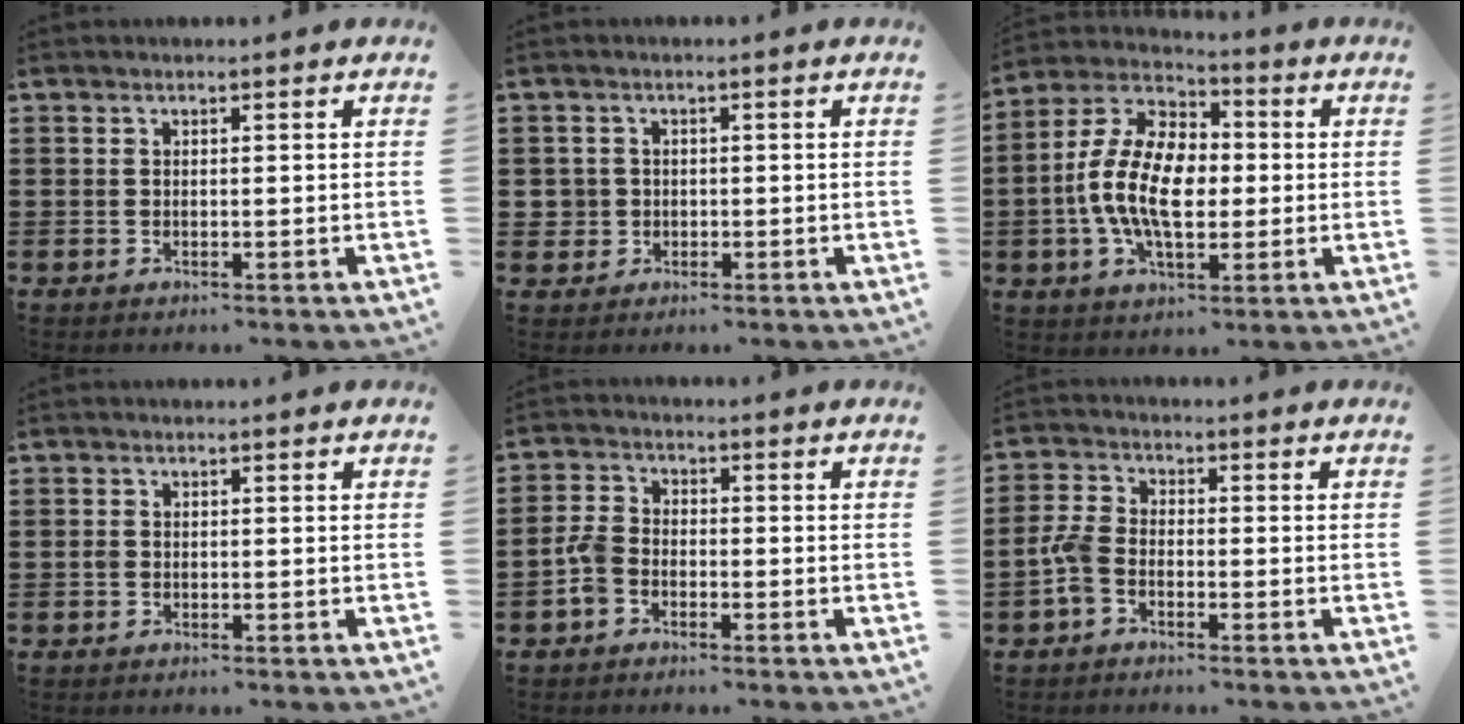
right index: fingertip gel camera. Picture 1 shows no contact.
{"total": 2.4, "force": [-0.6, 2.4, 0.3], "torque": [-0.024, 0.000, -0.017]}
{"total": 12.0, "force": [-1.3, 7.1, 9.6], "torque": [-0.225, 0.004, -0.028]}
{"total": 0.8, "force": [-0.2, 0.7, 0.4], "torque": [-0.017, 0.000, -0.007]}
{"total": 3.8, "force": [-1.9, 2.5, 2.2], "torque": [-0.072, 0.001, -0.045]}
{"total": 3.9, "force": [-2.0, 2.2, 2.6], "torque": [-0.075, 0.001, -0.046]}